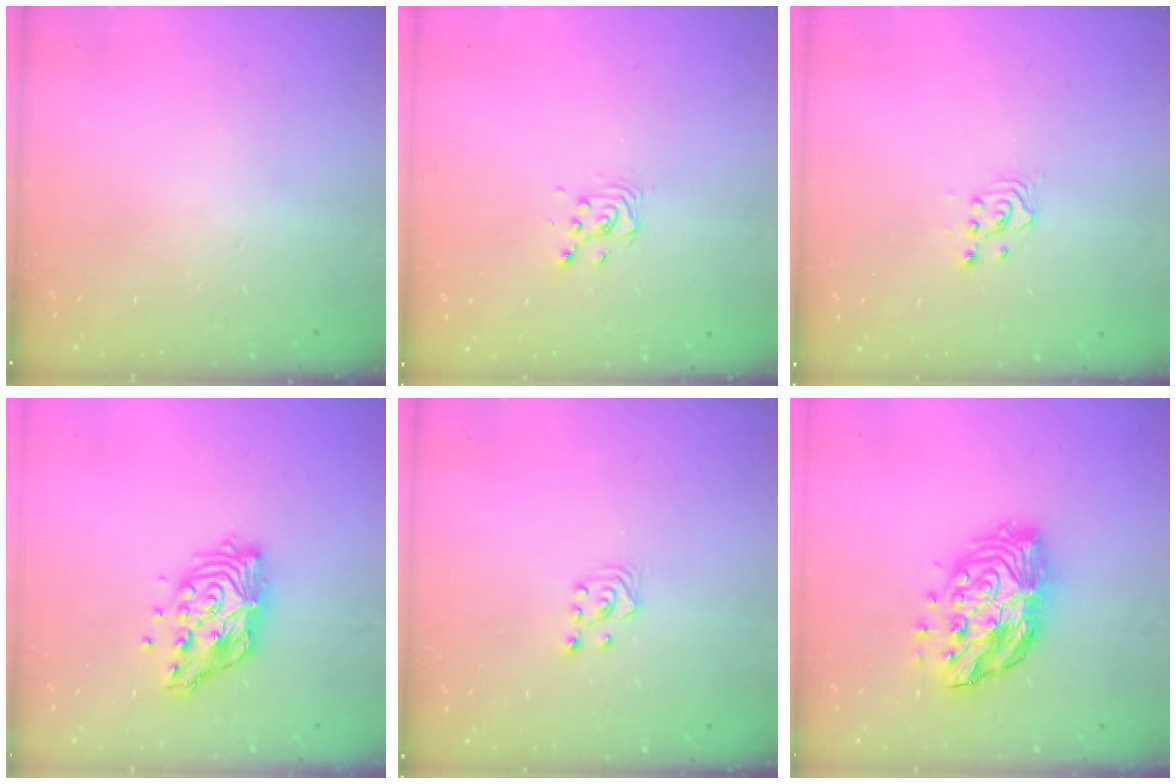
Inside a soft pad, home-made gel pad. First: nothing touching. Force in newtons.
{"total": 3.4, "press": 3.4, "slide": 0.3}
{"total": 2.7, "press": 2.7, "slide": 0.3}
{"total": 13.0, "press": 13.0, "slide": 1.1}
{"total": 2.6, "press": 2.5, "slide": 1.0}
{"total": 15.7, "press": 15.6, "slide": 1.2}